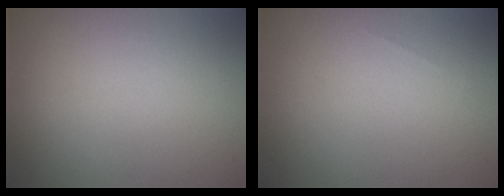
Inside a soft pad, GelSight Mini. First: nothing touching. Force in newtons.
{"total": 0.0}